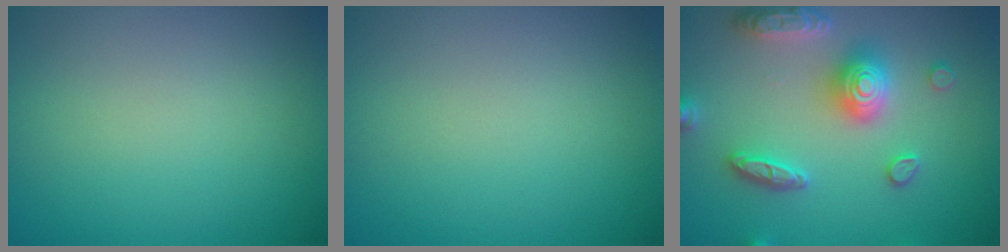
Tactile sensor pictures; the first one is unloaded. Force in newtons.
{"total": 0.0}
{"total": 5.4, "press": 5.3, "slide": 1.0}